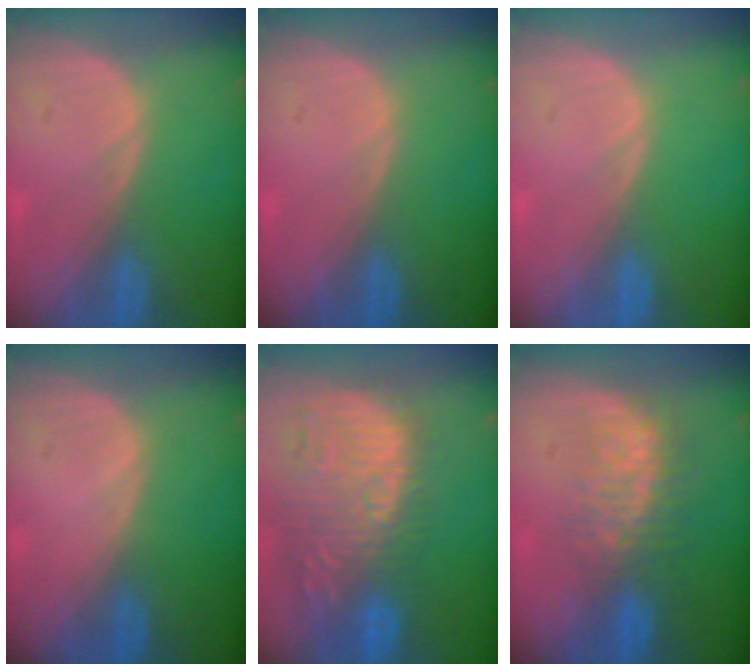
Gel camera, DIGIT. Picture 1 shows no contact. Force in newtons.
{"total": 0.0}
{"total": 0.0}
{"total": 0.0}
{"total": 13.3, "press": 12.0, "slide": 5.6}
{"total": 7.7, "press": 7.1, "slide": 3.1}